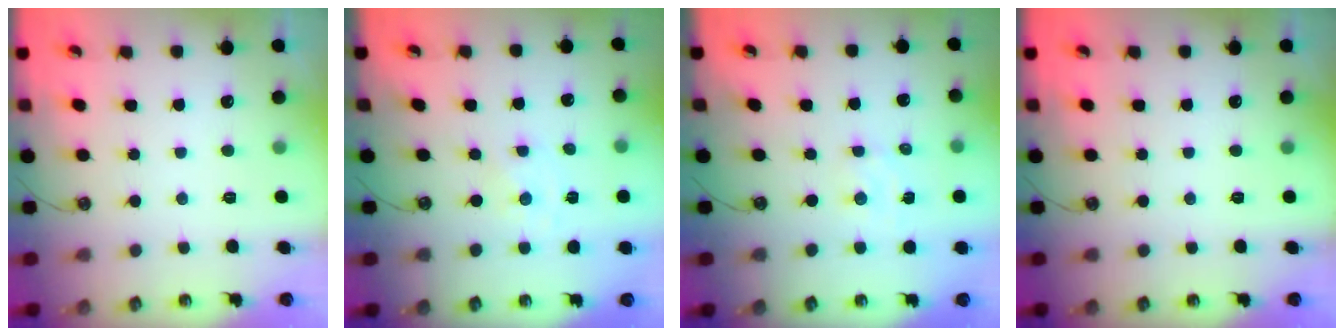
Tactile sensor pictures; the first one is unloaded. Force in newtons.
{"total": 0.0}
{"total": 2.8, "press": 2.7, "slide": 0.4}
{"total": 0.0}